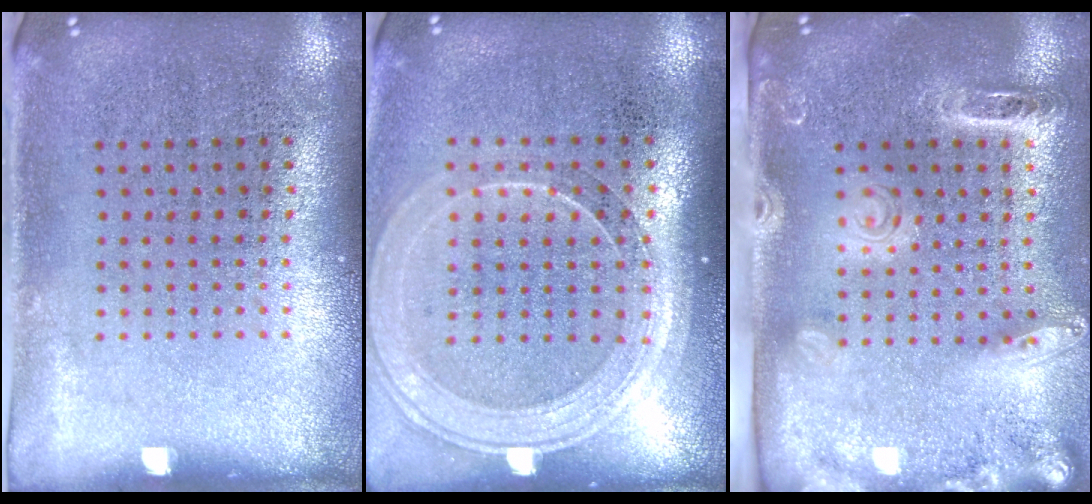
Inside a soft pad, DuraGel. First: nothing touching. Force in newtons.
{"total": 1.7, "press": 1.6, "slide": 0.7}
{"total": 2.6, "press": 2.0, "slide": 1.6}